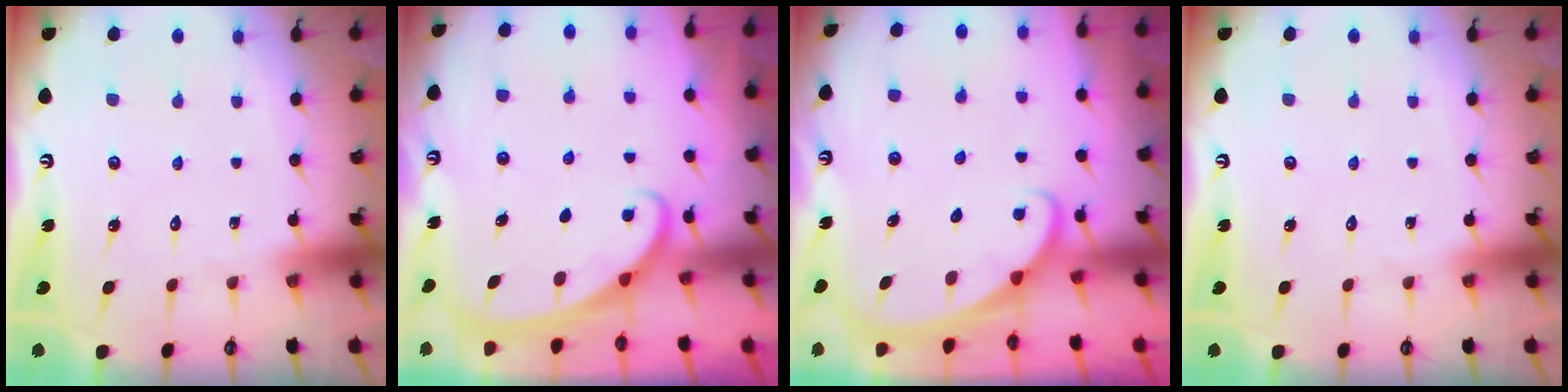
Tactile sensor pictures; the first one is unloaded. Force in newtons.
{"total": 2.3, "press": 2.3, "slide": 0.3}
{"total": 1.8, "press": 1.8, "slide": 0.1}
{"total": 0.0}